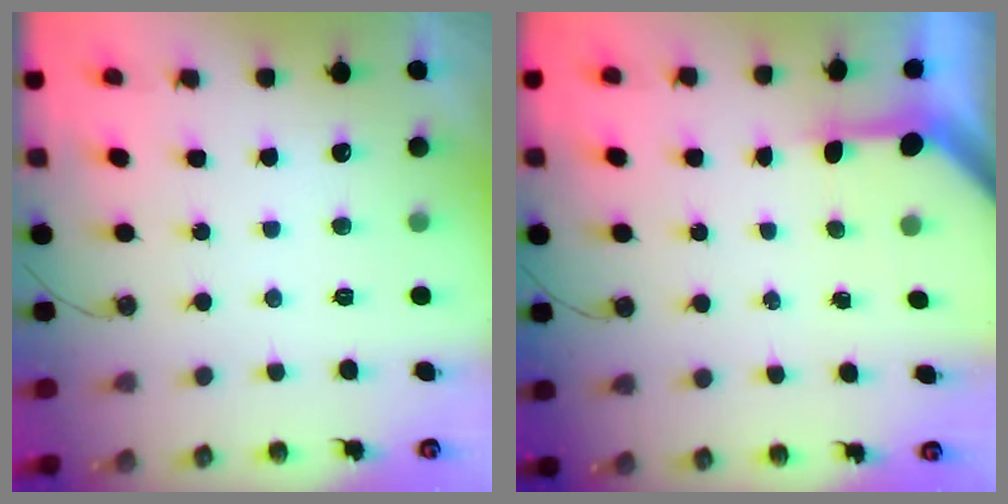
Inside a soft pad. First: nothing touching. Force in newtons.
{"total": 3.5, "press": 3.5, "slide": 0.4}